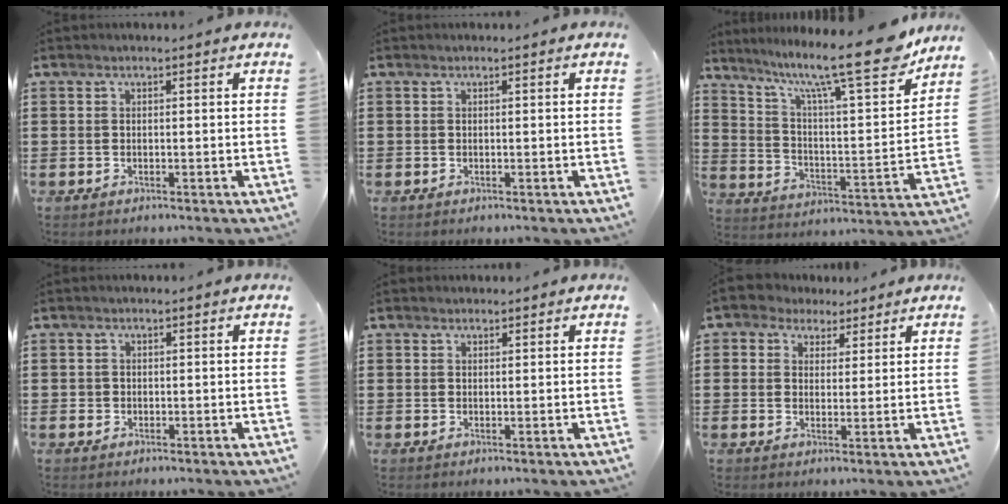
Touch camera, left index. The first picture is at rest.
{"total": 0.0}
{"total": 16.1, "force": [12.3, 2.5, 10.2], "torque": [-0.183, -0.075, 0.196]}
{"total": 0.9, "force": [0.1, 0.9, 0.1], "torque": [-0.003, 0.006, -0.001]}
{"total": 0.9, "force": [0.8, 0.4, 0.1], "torque": [-0.005, 0.003, 0.017]}
{"total": 3.3, "force": [2.1, 2.6, 0.1], "torque": [-0.019, 0.011, 0.038]}